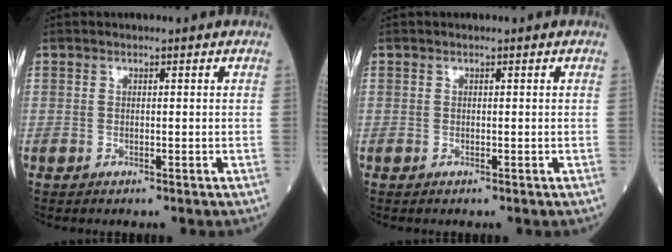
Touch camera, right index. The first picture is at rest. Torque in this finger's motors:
{"motor_torque": [0.10, 0.11, -0.05, -0.01]}